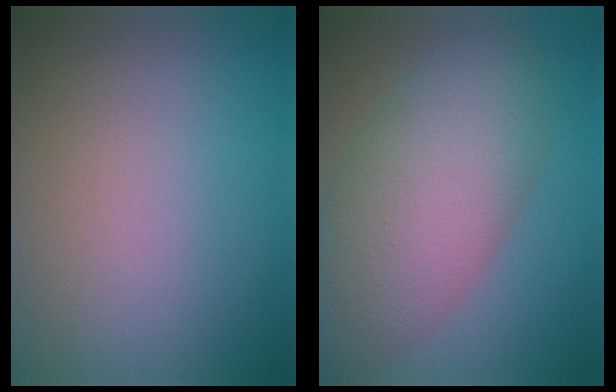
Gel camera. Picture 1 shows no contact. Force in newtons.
{"total": 9.0, "press": 9.0, "slide": 0.4}